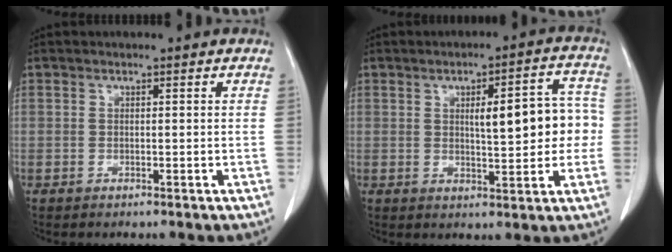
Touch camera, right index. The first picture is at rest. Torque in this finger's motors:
{"motor_torque": [0.45, 0.22, 0.28, 0.07]}